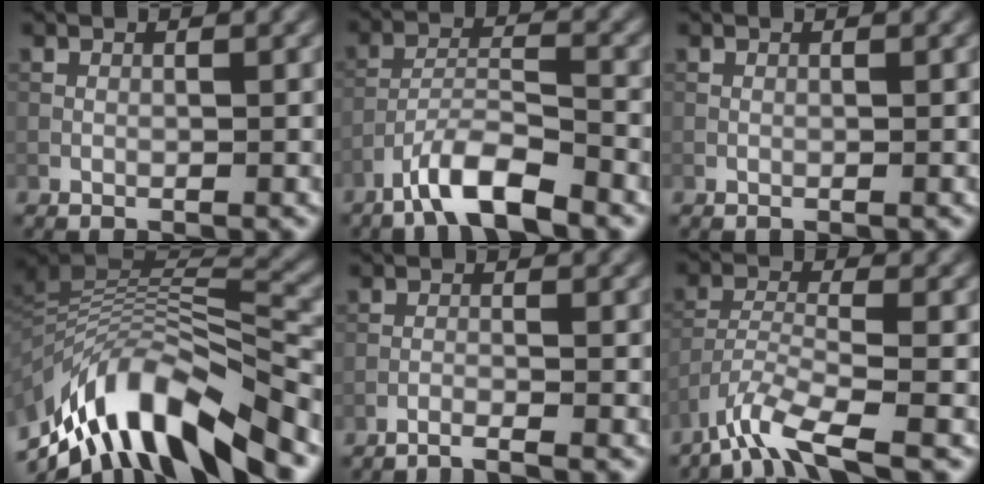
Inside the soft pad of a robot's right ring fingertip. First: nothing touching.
{"total": 5.6, "force": [-4.2, 1.1, 3.6], "torque": [-0.065, 0.003, -0.082]}
{"total": 0.0}
{"total": 12.2, "force": [-7.2, 4.3, 8.9], "torque": [-0.172, 0.019, -0.124]}
{"total": 1.7, "force": [-1.5, 0.0, 0.9], "torque": [-0.011, 0.003, -0.040]}
{"total": 4.9, "force": [-3.9, 0.6, 2.9], "torque": [-0.060, -0.007, -0.087]}